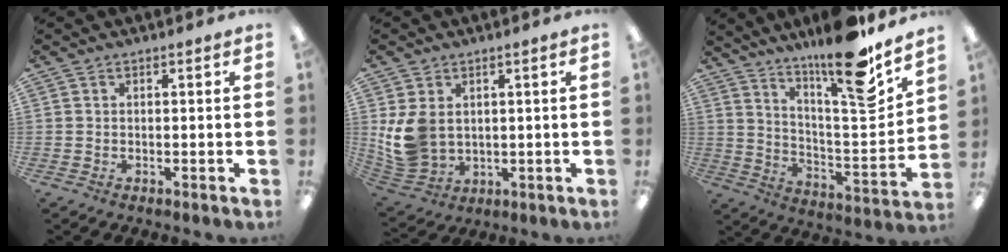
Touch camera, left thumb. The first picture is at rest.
{"total": 10.8, "force": [1.4, 8.4, 6.7], "torque": [-0.163, 0.005, 0.028]}
{"total": 18.7, "force": [15.0, 2.4, 11.0], "torque": [-0.178, -0.114, 0.242]}